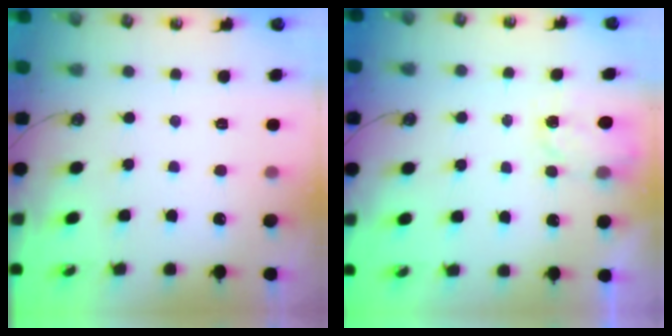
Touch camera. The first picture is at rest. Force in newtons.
{"total": 2.6, "press": 2.5, "slide": 0.4}